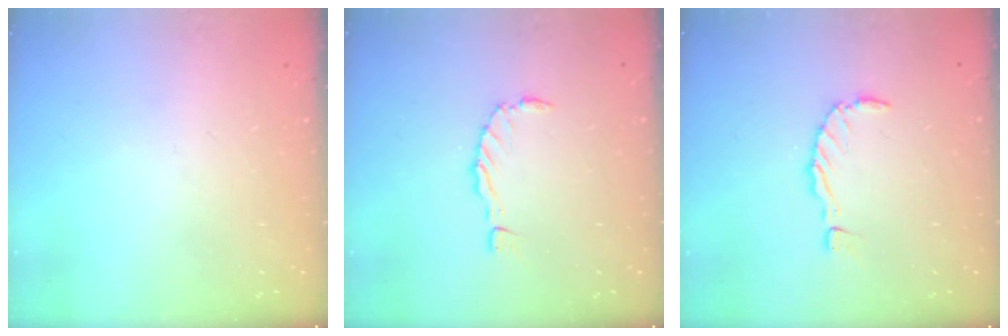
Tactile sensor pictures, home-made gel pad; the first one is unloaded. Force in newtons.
{"total": 0.0}
{"total": 0.0}